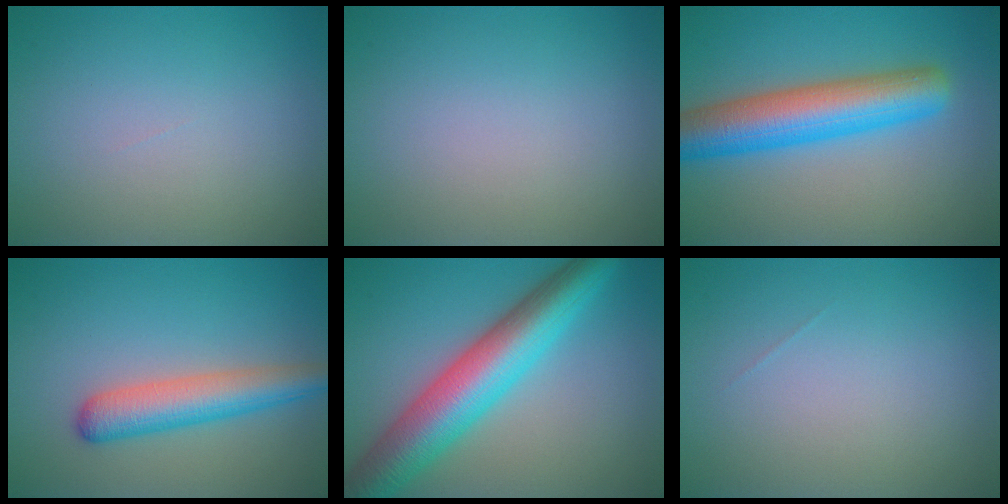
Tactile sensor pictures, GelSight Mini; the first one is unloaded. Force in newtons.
{"total": 0.0}
{"total": 7.9, "press": 7.9, "slide": 0.3}
{"total": 4.7, "press": 4.7, "slide": 0.3}
{"total": 9.5, "press": 9.5, "slide": 0.4}
{"total": 0.0}